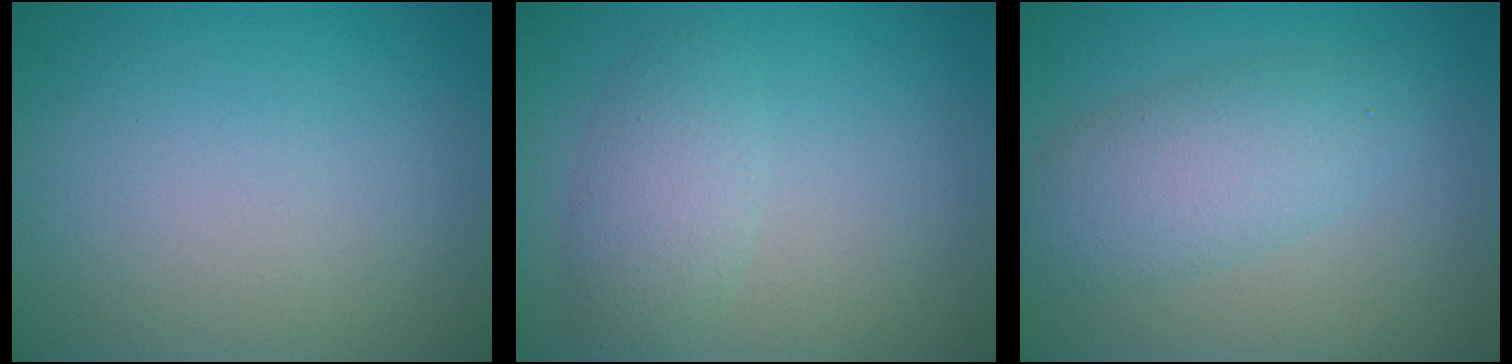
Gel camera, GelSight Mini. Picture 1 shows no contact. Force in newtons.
{"total": 2.9, "press": 2.9, "slide": 0.0}
{"total": 4.4, "press": 4.4, "slide": 0.1}